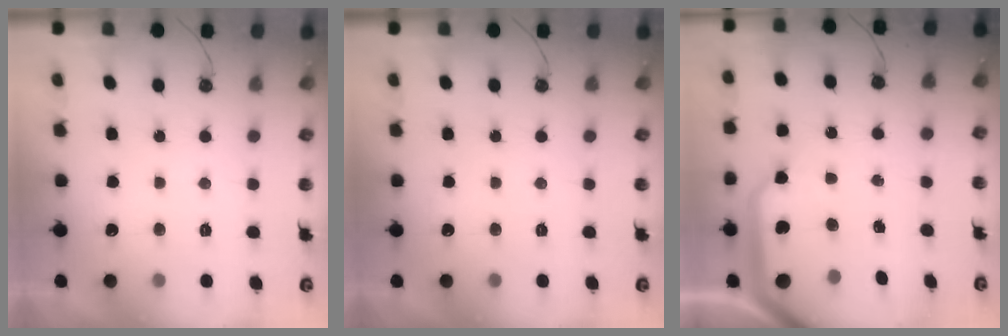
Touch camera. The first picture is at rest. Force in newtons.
{"total": 0.0}
{"total": 13.5, "press": 13.4, "slide": 1.7}